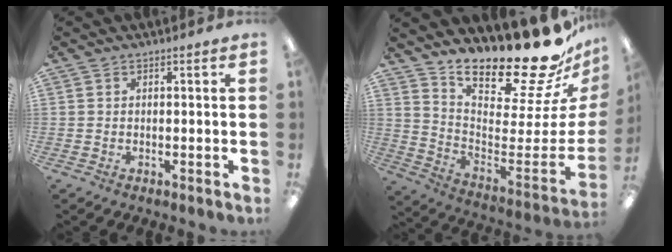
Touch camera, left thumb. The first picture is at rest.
{"total": 22.9, "force": [20.0, 5.2, 9.9], "torque": [-0.120, -0.177, 0.335]}